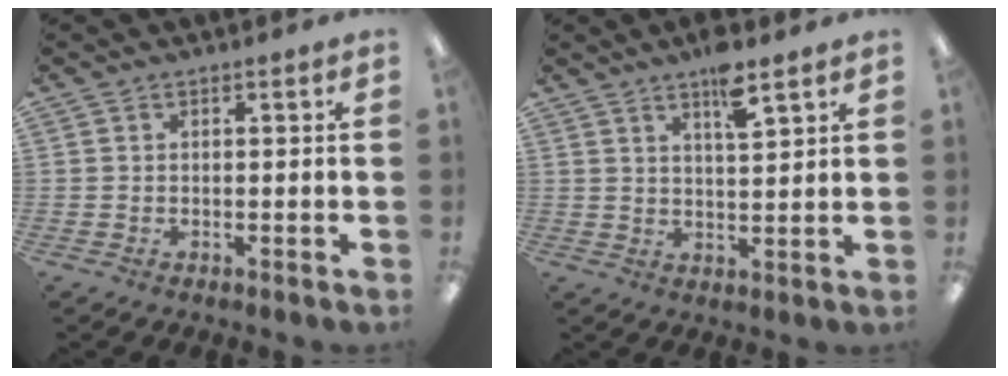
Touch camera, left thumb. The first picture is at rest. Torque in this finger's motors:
{"motor_torque": [1.13, 0.16, 1.62, -0.48, 0.02]}